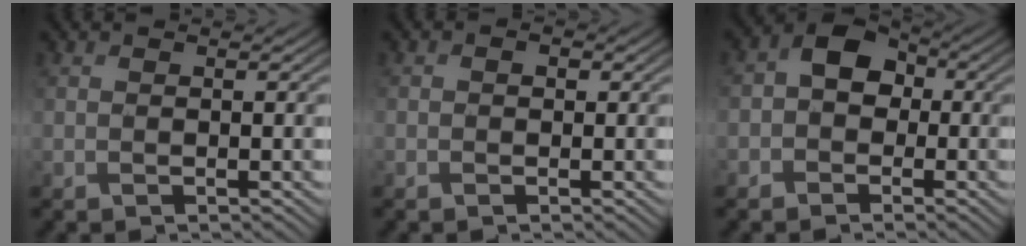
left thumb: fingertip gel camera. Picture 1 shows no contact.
{"total": 1.3, "force": [-0.1, 1.1, 0.7], "torque": [-0.011, -0.005, -0.003]}
{"total": 5.8, "force": [-0.7, 4.7, 3.3], "torque": [-0.061, 0.005, -0.037]}